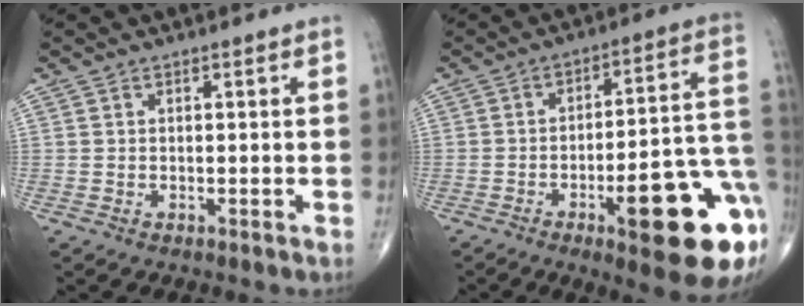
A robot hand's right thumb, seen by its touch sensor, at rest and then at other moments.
{"total": 22.0, "force": [-7.8, 5.4, 19.9], "torque": [-0.208, 0.028, -0.096]}